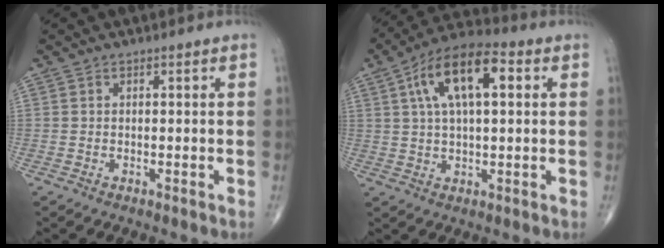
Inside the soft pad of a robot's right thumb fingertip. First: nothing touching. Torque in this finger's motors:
{"motor_torque": [0.36, 3.14, 1.38, 0.77, 0.10]}